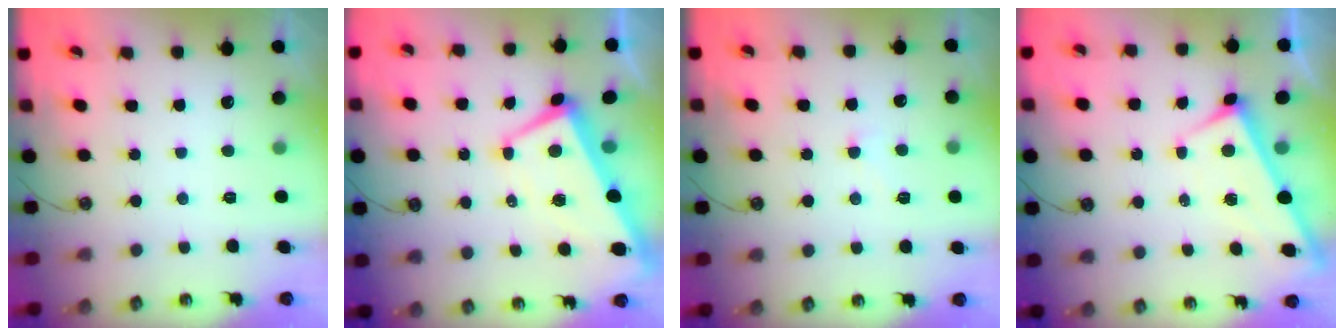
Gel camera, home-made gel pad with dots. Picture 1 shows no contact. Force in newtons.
{"total": 2.6, "press": 2.3, "slide": 1.1}
{"total": 4.1, "press": 4.1, "slide": 0.4}
{"total": 2.7, "press": 2.7, "slide": 0.3}